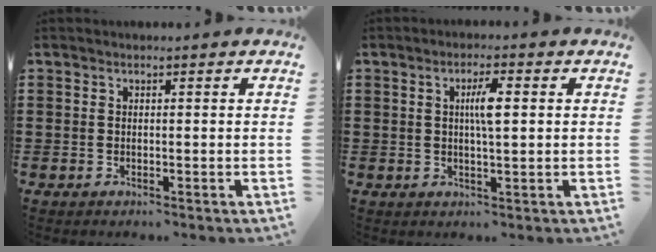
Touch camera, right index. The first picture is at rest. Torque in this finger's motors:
{"motor_torque": [0.39, -0.36, 0.22, 0.08]}